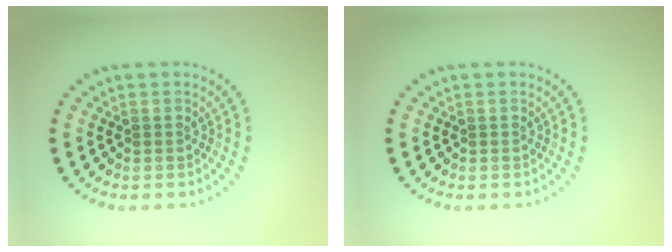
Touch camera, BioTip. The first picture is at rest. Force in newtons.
{"total": 0.0}